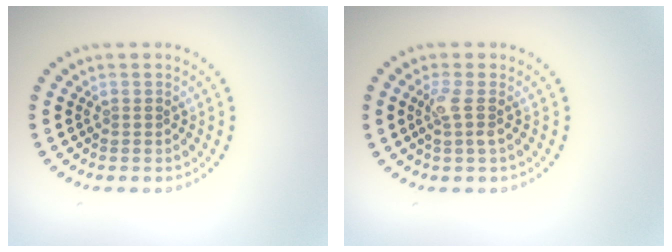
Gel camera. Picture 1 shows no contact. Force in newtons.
{"total": 1.8, "press": 1.4, "slide": 1.1}